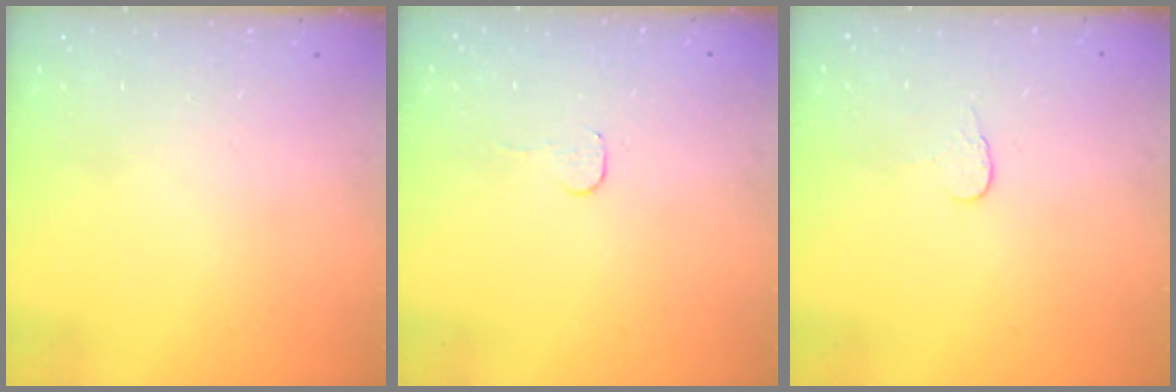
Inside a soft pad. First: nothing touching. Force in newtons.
{"total": 2.8, "press": 2.8, "slide": 0.2}
{"total": 3.8, "press": 3.8, "slide": 0.3}